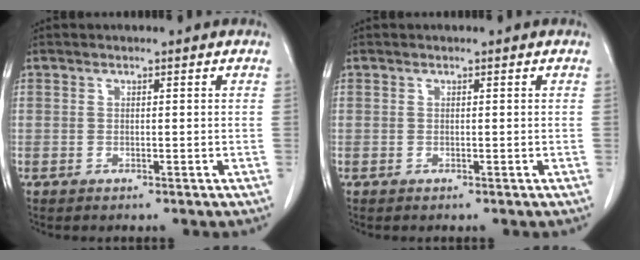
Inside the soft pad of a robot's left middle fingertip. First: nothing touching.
{"total": 0.0}